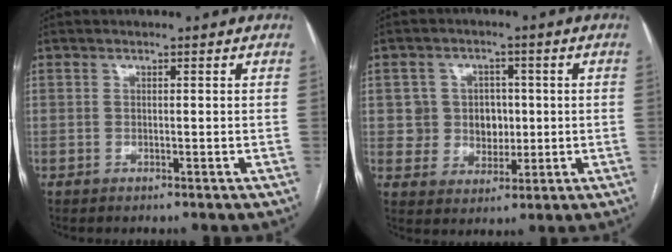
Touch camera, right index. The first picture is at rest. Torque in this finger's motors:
{"motor_torque": [0.44, 0.21, 0.24, 0.02]}